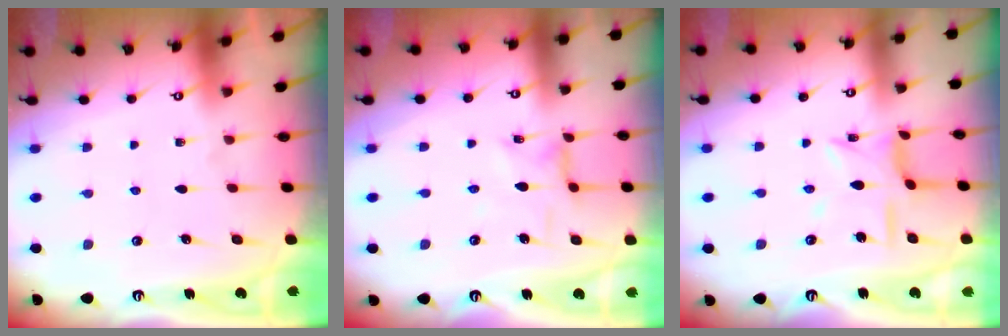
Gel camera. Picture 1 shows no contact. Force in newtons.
{"total": 1.4, "press": 1.4, "slide": 0.3}
{"total": 7.5, "press": 7.5, "slide": 0.7}